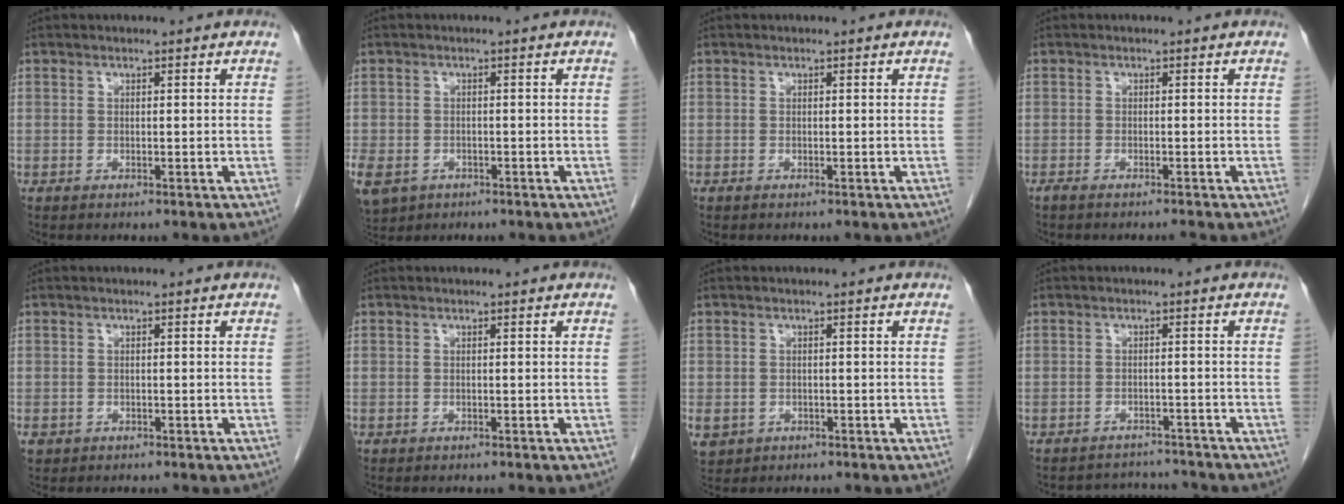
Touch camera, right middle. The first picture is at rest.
{"total": 15.6, "force": [-6.8, 12.3, 6.7], "torque": [-0.223, -0.023, -0.091]}
{"total": 0.0}
{"total": 1.7, "force": [-1.5, -0.2, 0.7], "torque": [-0.012, -0.002, -0.025]}
{"total": 1.3, "force": [-0.5, 1.1, 0.4], "torque": [-0.011, 0.002, -0.003]}
{"total": 0.0}
{"total": 5.2, "force": [-2.2, 4.4, 1.7], "torque": [-0.047, -0.004, -0.028]}
{"total": 4.6, "force": [-4.5, 0.7, -0.9], "torque": [0.007, 0.010, -0.062]}